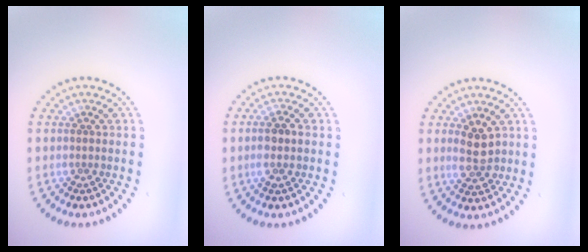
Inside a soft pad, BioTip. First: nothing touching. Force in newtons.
{"total": 2.0, "press": 1.9, "slide": 0.5}
{"total": 2.7, "press": 2.7, "slide": 0.4}